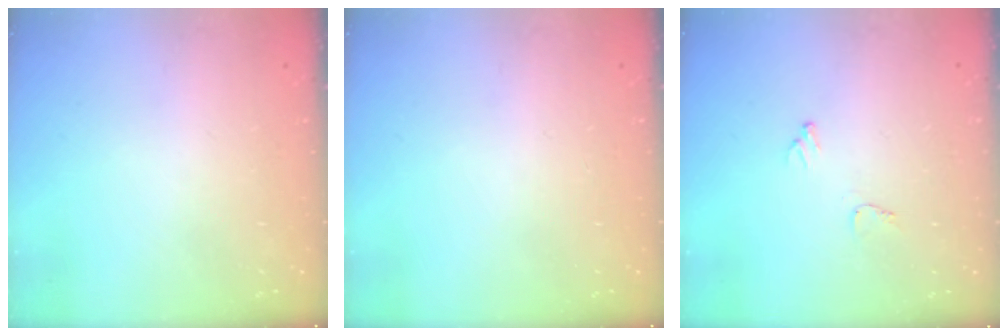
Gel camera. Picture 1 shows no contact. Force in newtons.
{"total": 0.0}
{"total": 6.1, "press": 6.1, "slide": 0.6}